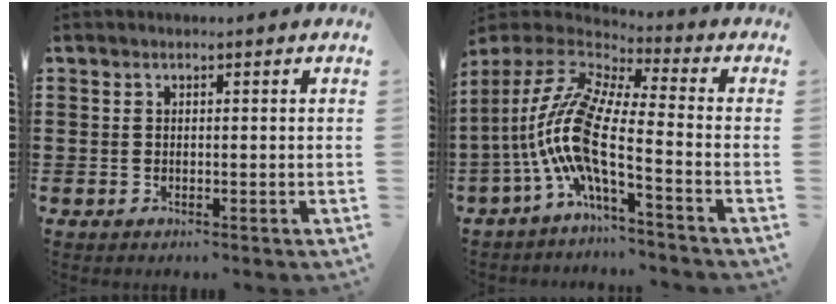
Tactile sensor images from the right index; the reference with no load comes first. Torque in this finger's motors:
{"motor_torque": [2.14, 0.00, 1.05, 0.21]}